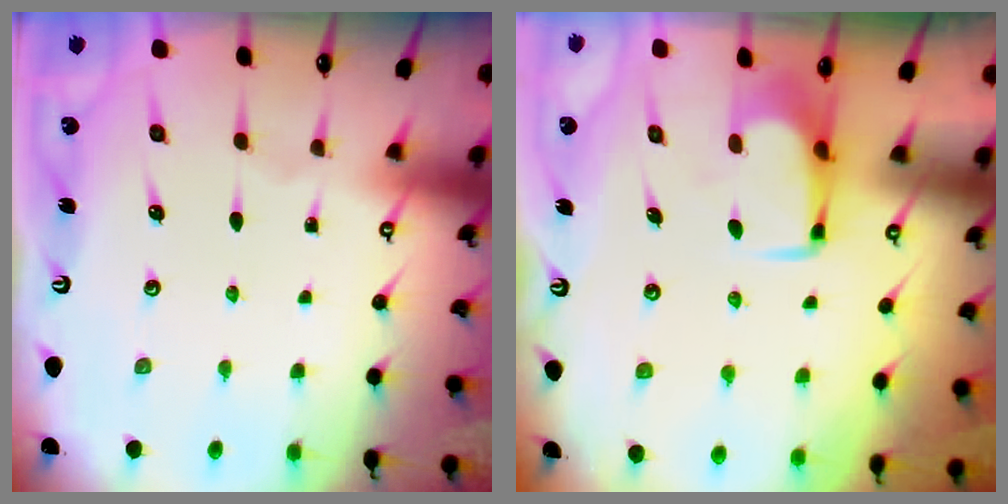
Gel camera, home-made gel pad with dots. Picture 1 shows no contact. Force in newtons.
{"total": 1.0, "press": 0.9, "slide": 0.4}